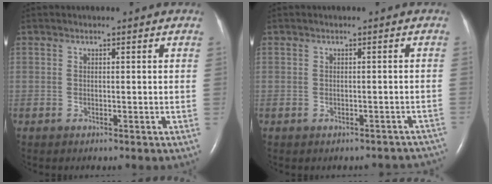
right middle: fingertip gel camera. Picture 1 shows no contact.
{"total": 5.8, "force": [-5.1, 2.5, 1.2], "torque": [-0.005, 0.010, -0.044]}